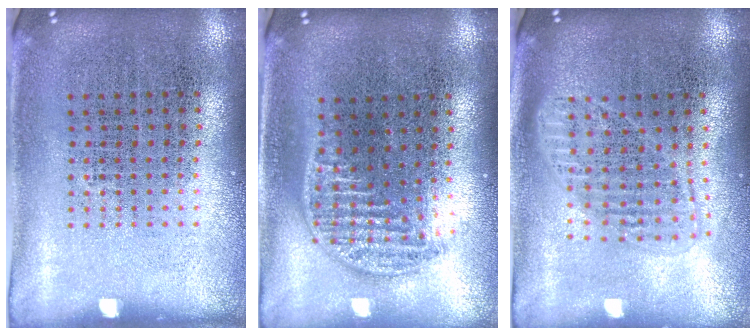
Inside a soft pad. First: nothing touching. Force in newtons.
{"total": 1.3, "press": 1.1, "slide": 0.5}
{"total": 1.6, "press": 1.4, "slide": 0.8}